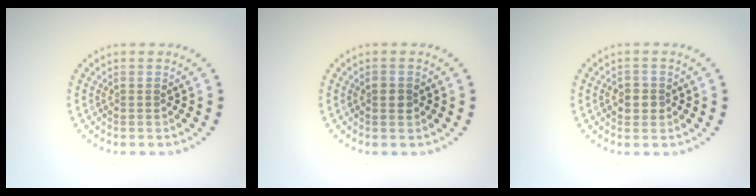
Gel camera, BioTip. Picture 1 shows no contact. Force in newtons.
{"total": 0.9, "press": 0.9, "slide": 0.0}
{"total": 1.6, "press": 1.6, "slide": 0.2}